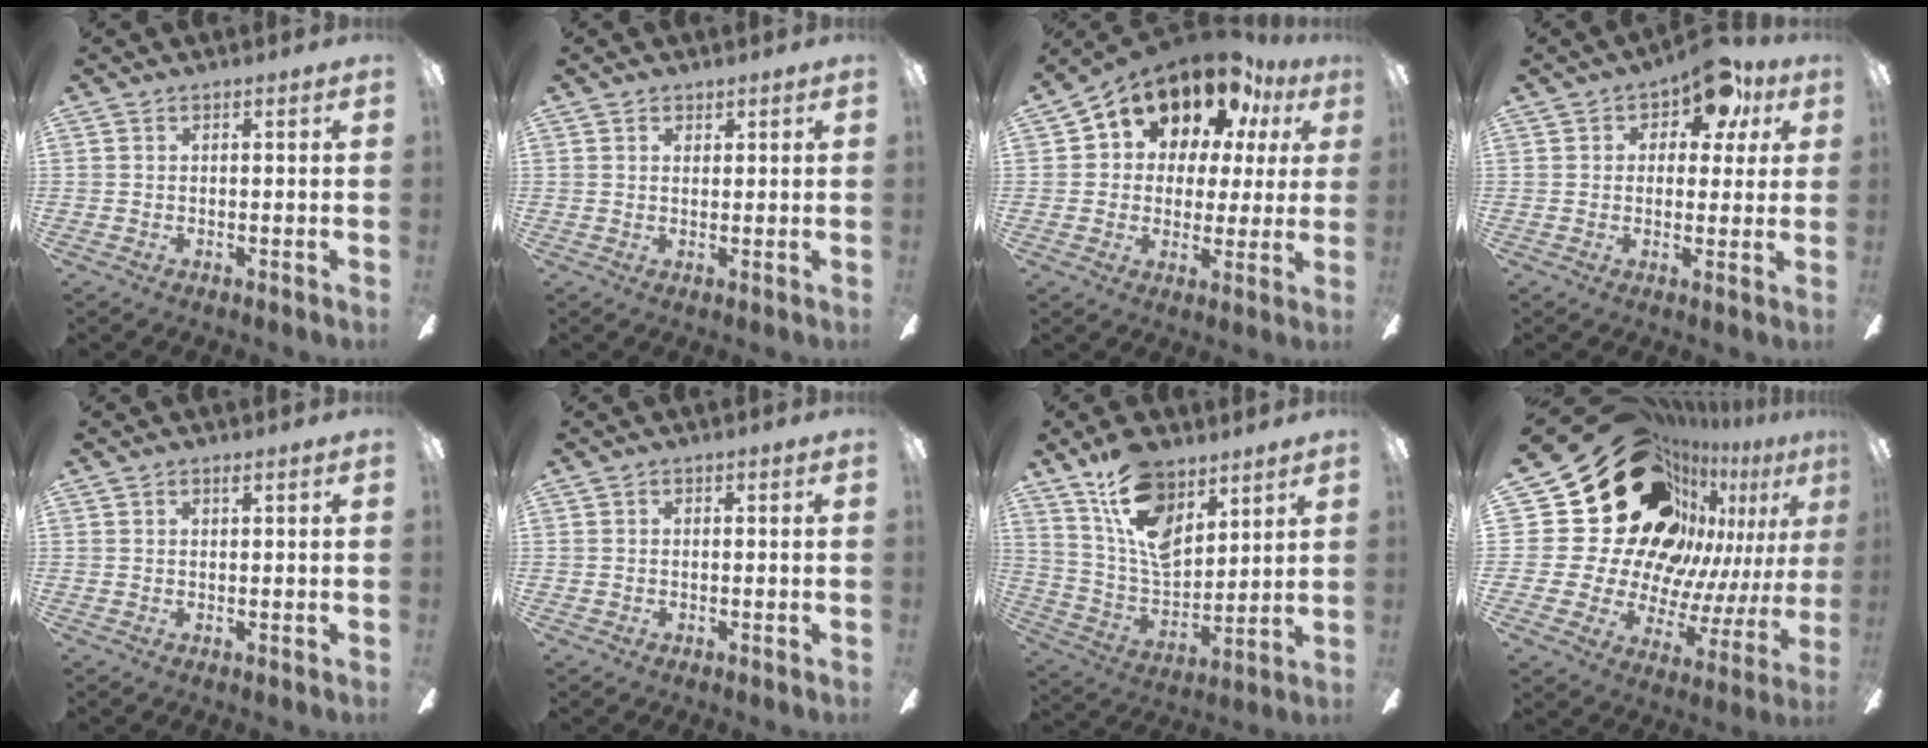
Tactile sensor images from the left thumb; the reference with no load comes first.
{"total": 1.3, "force": [0.9, 0.8, 0.2], "torque": [0.002, -0.002, 0.016]}
{"total": 13.8, "force": [10.0, 7.7, 5.7], "torque": [-0.112, -0.064, 0.178]}
{"total": 10.8, "force": [6.1, 6.2, 6.5], "torque": [-0.078, -0.023, 0.102]}
{"total": 0.7, "force": [0.4, 0.2, 0.5], "torque": [-0.011, 0.004, 0.007]}
{"total": 0.7, "force": [-0.2, 0.6, 0.2], "torque": [-0.003, 0.004, -0.005]}
{"total": 15.4, "force": [10.0, 8.0, 8.6], "torque": [-0.174, -0.044, 0.187]}
{"total": 33.6, "force": [15.8, 21.8, 20.1], "torque": [-0.328, -0.130, 0.347]}